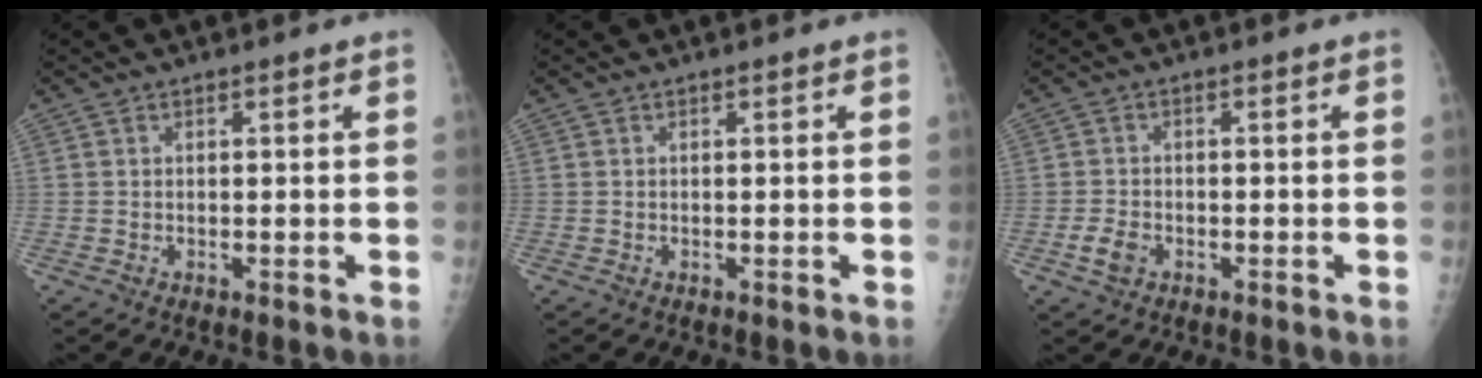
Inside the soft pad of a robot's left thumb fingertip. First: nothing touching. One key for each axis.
{"total": 0.0}
{"total": 3.4, "fx": -1.4, "fy": 2.4, "fz": 1.9, "tx": -0.034, "ty": 0.003, "tz": -0.024}